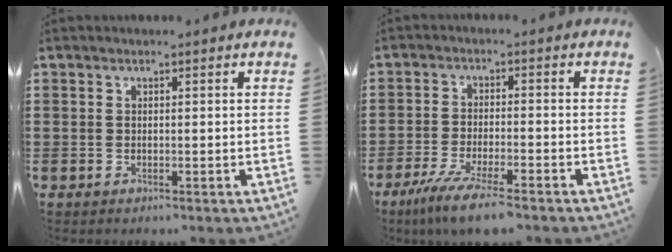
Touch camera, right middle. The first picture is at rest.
{"total": 6.0, "force": [-4.9, 0.1, 3.6], "torque": [-0.077, -0.018, -0.092]}